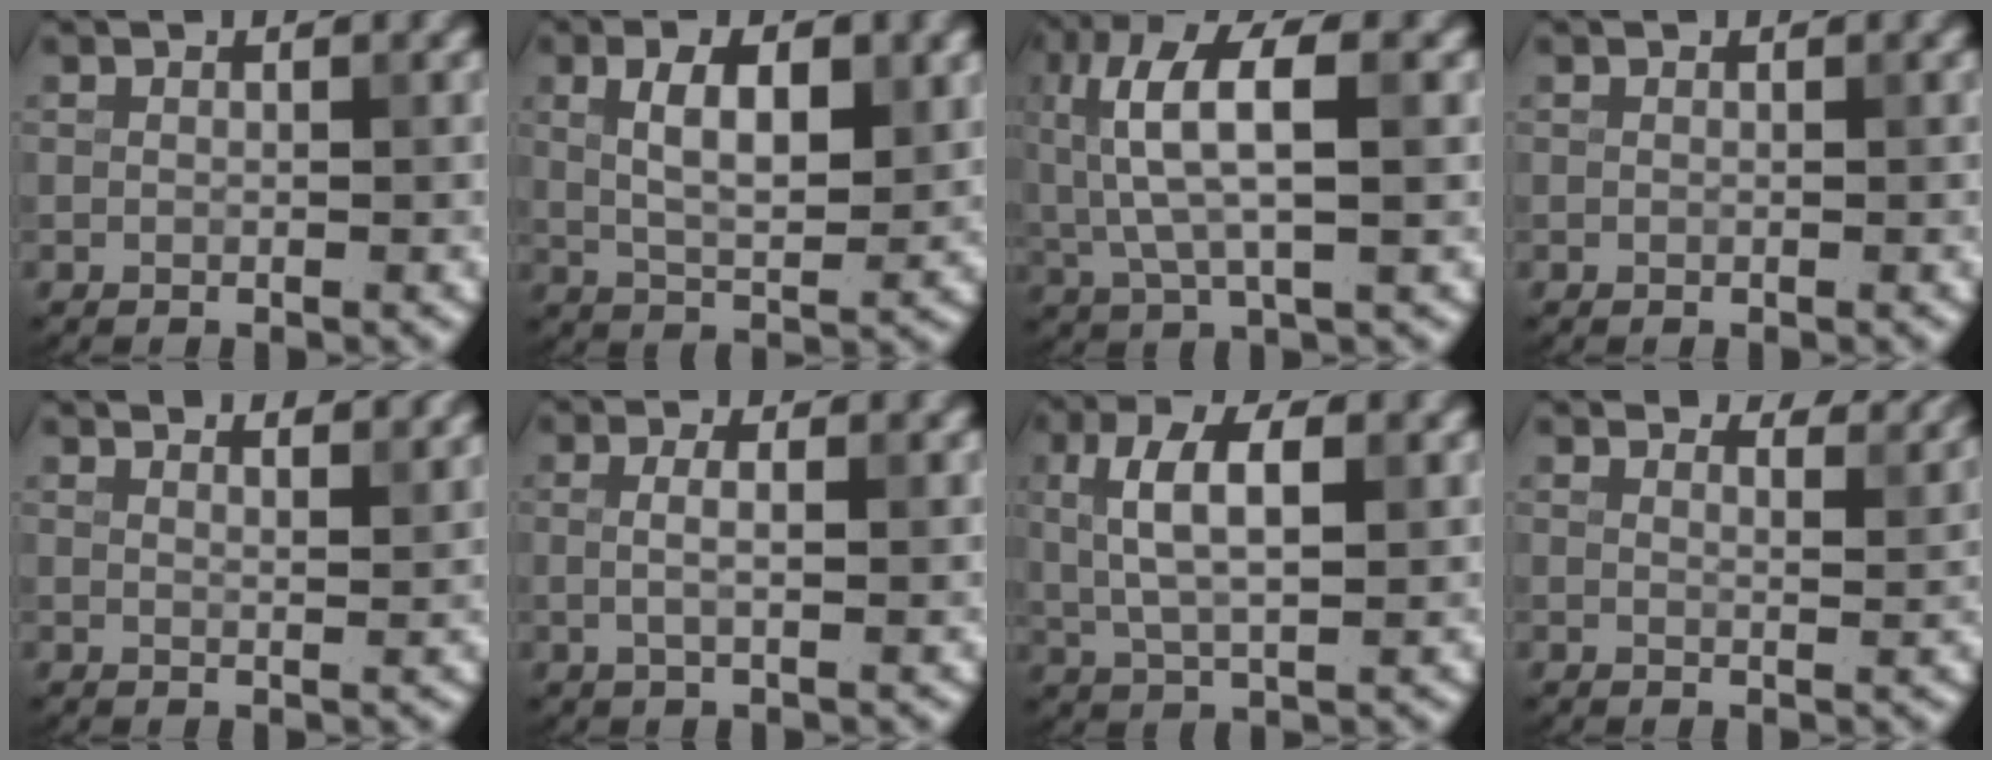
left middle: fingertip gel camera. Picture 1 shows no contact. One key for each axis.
{"total": 5.6, "fx": 1.5, "fy": 2.3, "fz": 4.8, "tx": -0.089, "ty": 0.002, "tz": 0.029}
{"total": 7.7, "fx": 1.5, "fy": 2.5, "fz": 7.1, "tx": -0.148, "ty": 0.017, "tz": 0.023}
{"total": 0.0}
{"total": 6.7, "fx": 5.4, "fy": 2.3, "fz": 3.3, "tx": -0.020, "ty": 0.041, "tz": 0.036}
{"total": 2.2, "fx": 0.2, "fy": 0.6, "fz": 2.1, "tx": -0.038, "ty": 0.005, "tz": 0.002}
{"total": 6.2, "fx": 1.4, "fy": 2.6, "fz": 5.5, "tx": -0.106, "ty": 0.009, "tz": 0.024}
{"total": 6.5, "fx": 5.7, "fy": 1.5, "fz": 2.6, "tx": -0.022, "ty": 0.024, "tz": 0.044}